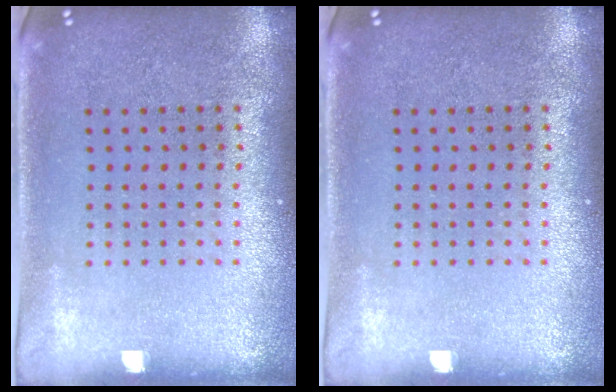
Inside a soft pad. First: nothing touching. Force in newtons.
{"total": 0.0}